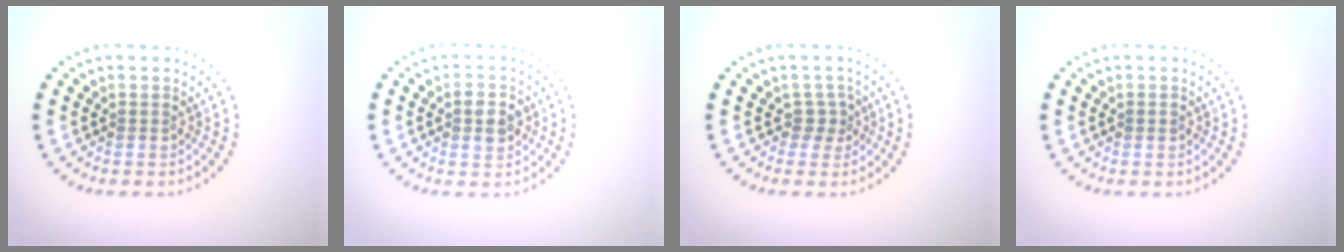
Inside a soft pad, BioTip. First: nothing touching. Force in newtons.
{"total": 2.6, "press": 2.6, "slide": 0.0}
{"total": 1.8, "press": 1.2, "slide": 1.3}
{"total": 0.6, "press": 0.6, "slide": 0.1}